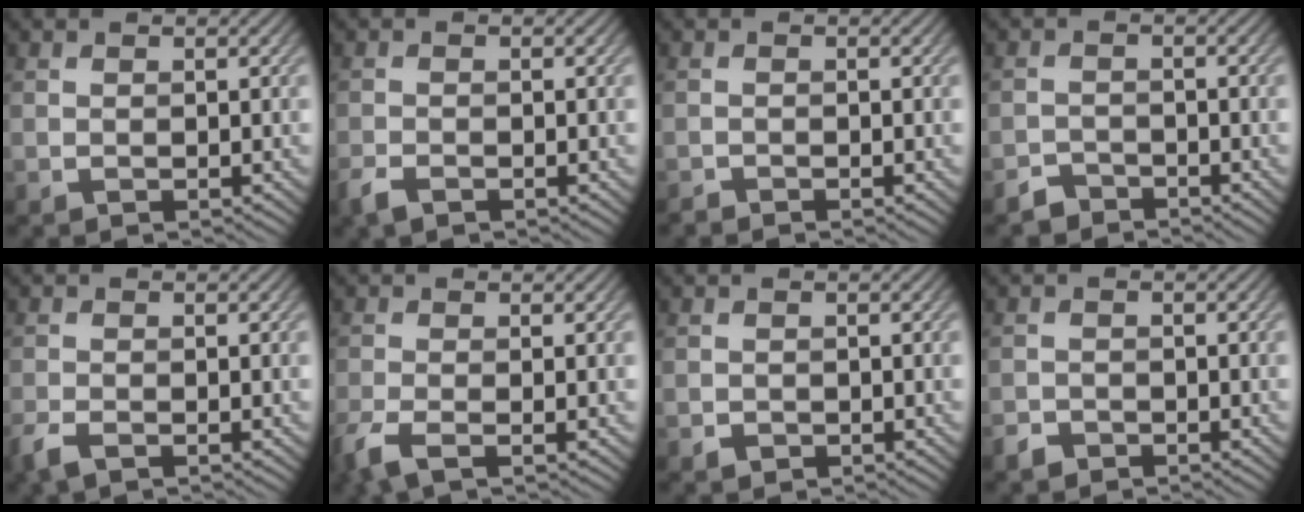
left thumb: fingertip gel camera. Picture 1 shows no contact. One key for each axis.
{"total": 2.0, "fx": -1.5, "fy": 0.6, "fz": 1.2, "tx": -0.029, "ty": -0.003, "tz": -0.036}
{"total": 0.7, "fx": -0.7, "fy": -0.1, "fz": 0.0, "tx": 0.002, "ty": 0.002, "tz": -0.018}
{"total": 2.1, "fx": -2.0, "fy": 0.7, "fz": 0.3, "tx": 0.000, "ty": 0.007, "tz": -0.044}
{"total": 2.3, "fx": -1.6, "fy": 0.6, "fz": 1.5, "tx": -0.037, "ty": -0.004, "tz": -0.039}
{"total": 3.1, "fx": -1.9, "fy": 0.5, "fz": 2.4, "tx": -0.056, "ty": -0.003, "tz": -0.051}
{"total": 0.9, "fx": -0.5, "fy": 0.6, "fz": 0.3, "tx": -0.003, "ty": -0.001, "tz": -0.012}
{"total": 1.6, "fx": -1.3, "fy": 0.8, "fz": 0.4, "tx": -0.005, "ty": 0.003, "tz": -0.030}